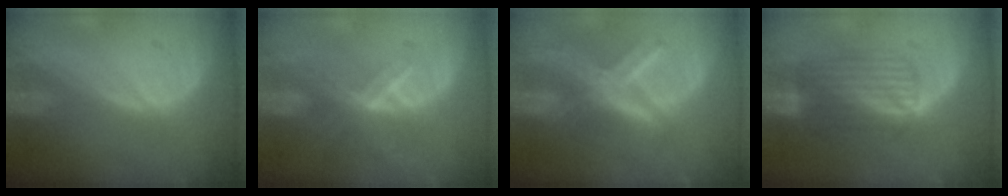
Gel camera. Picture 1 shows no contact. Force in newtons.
{"total": 5.7, "press": 5.0, "slide": 2.8}
{"total": 8.1, "press": 7.0, "slide": 4.1}
{"total": 6.6, "press": 6.3, "slide": 1.8}